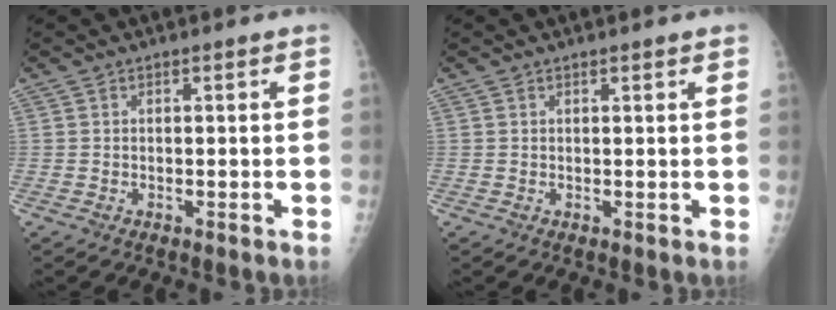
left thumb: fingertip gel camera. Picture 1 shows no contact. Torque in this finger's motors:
{"motor_torque": [-0.39, -0.14, 0.04, 0.21, 0.05]}